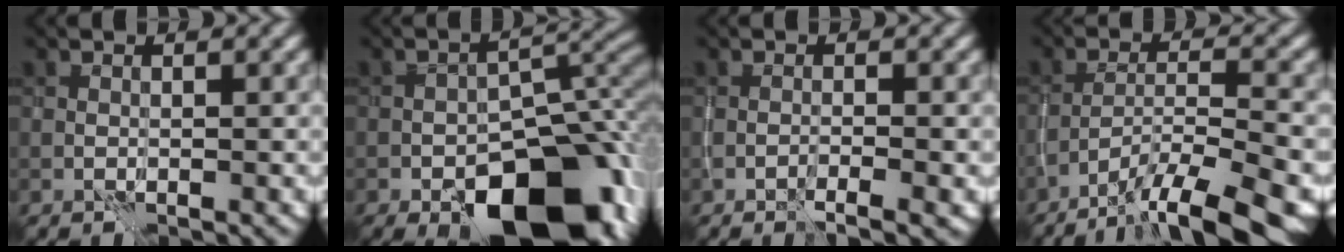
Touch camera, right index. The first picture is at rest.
{"total": 13.6, "force": [-7.4, 7.0, 9.0], "torque": [-0.106, -0.008, -0.114]}
{"total": 1.2, "force": [-0.7, 0.0, 1.0], "torque": [-0.015, -0.001, -0.015]}
{"total": 10.0, "force": [-7.5, 1.9, 6.2], "torque": [-0.095, -0.012, -0.115]}